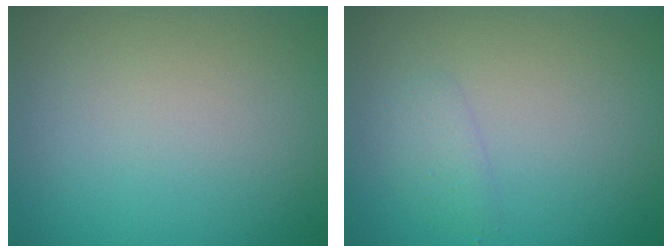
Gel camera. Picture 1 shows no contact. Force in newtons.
{"total": 1.2, "press": 1.2, "slide": 0.1}